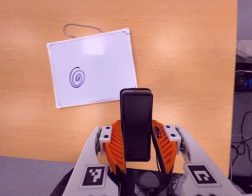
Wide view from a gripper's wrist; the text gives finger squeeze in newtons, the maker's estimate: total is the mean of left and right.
{"total": 4.8, "left": 3.2, "right": 6.3}